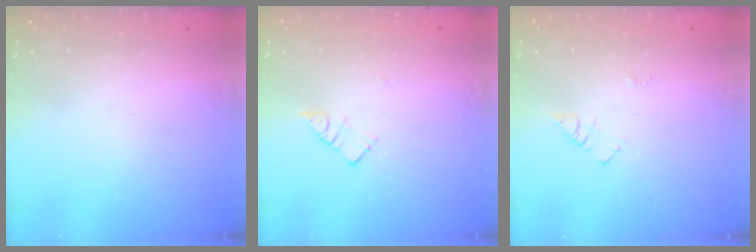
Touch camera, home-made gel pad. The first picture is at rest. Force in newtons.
{"total": 4.6, "press": 4.6, "slide": 0.2}
{"total": 5.4, "press": 5.4, "slide": 0.5}